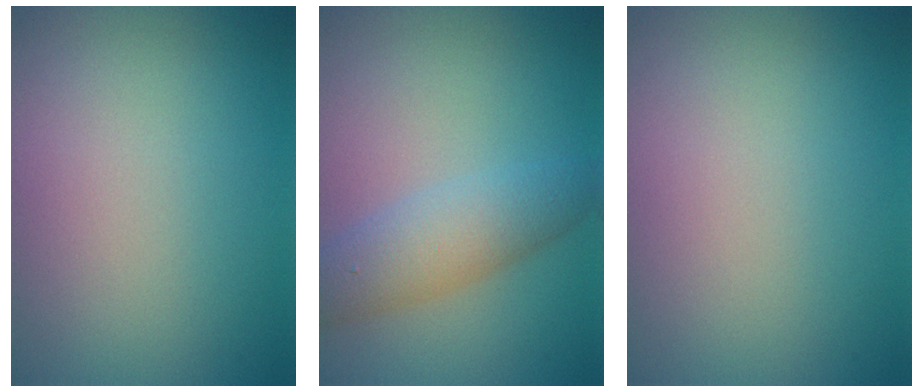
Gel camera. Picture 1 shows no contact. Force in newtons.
{"total": 4.1, "press": 4.1, "slide": 0.0}
{"total": 0.0}